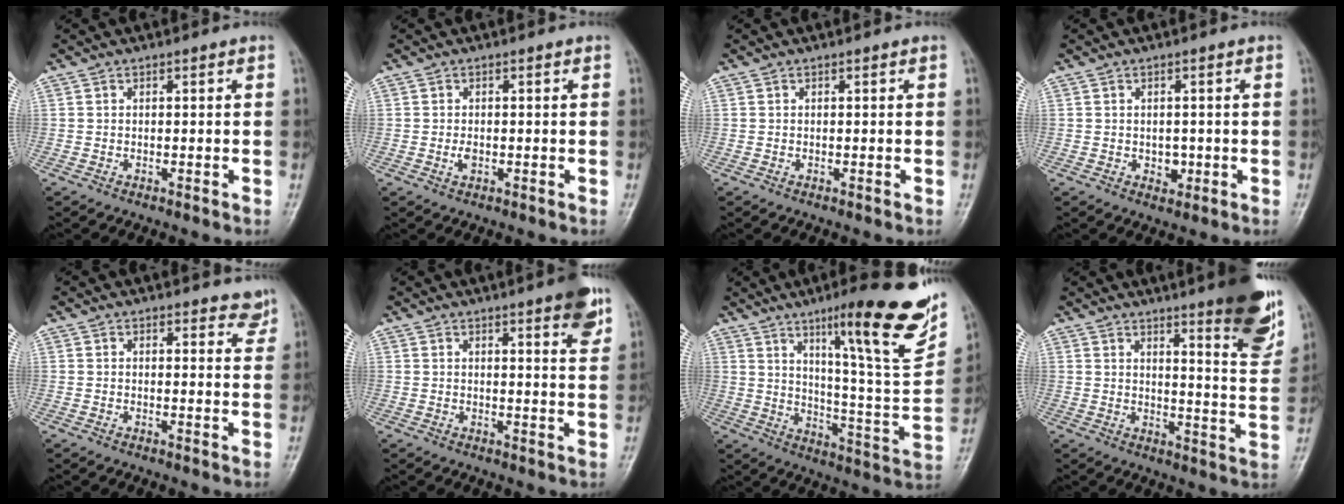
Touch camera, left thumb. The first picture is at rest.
{"total": 2.0, "force": [-0.3, 1.6, 1.2], "torque": [-0.012, 0.002, -0.004]}
{"total": 0.0}
{"total": 2.3, "force": [-0.3, 1.9, 1.4], "torque": [-0.009, 0.000, 0.000]}
{"total": 3.2, "force": [2.8, 1.3, 0.9], "torque": [0.011, -0.019, 0.023]}
{"total": 6.0, "force": [3.6, 1.0, 4.6], "torque": [-0.049, -0.018, 0.044]}
{"total": 23.0, "force": [12.6, 3.7, 18.8], "torque": [-0.236, -0.053, 0.190]}
{"total": 13.2, "force": [8.4, 2.2, 9.9], "torque": [-0.105, -0.058, 0.111]}